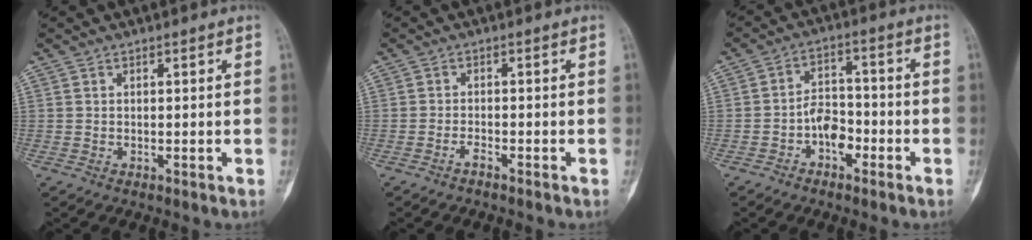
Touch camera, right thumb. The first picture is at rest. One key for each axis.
{"total": 1.4, "fx": -1.2, "fy": 0.2, "fz": 0.7, "tx": -0.019, "ty": 0.009, "tz": -0.023}
{"total": 6.1, "fx": -2.7, "fy": 3.8, "fz": 3.9, "tx": -0.044, "ty": 0.032, "tz": -0.055}